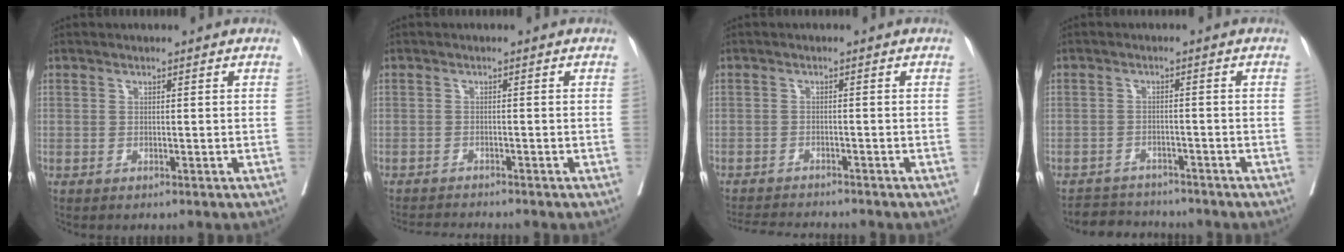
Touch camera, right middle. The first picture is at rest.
{"total": 4.1, "force": [-4.0, -0.4, 0.8], "torque": [-0.010, -0.015, -0.064]}
{"total": 6.7, "force": [-6.5, 0.3, 1.8], "torque": [-0.025, -0.009, -0.102]}
{"total": 4.8, "force": [-4.7, 1.1, 0.0], "torque": [0.005, 0.006, -0.073]}